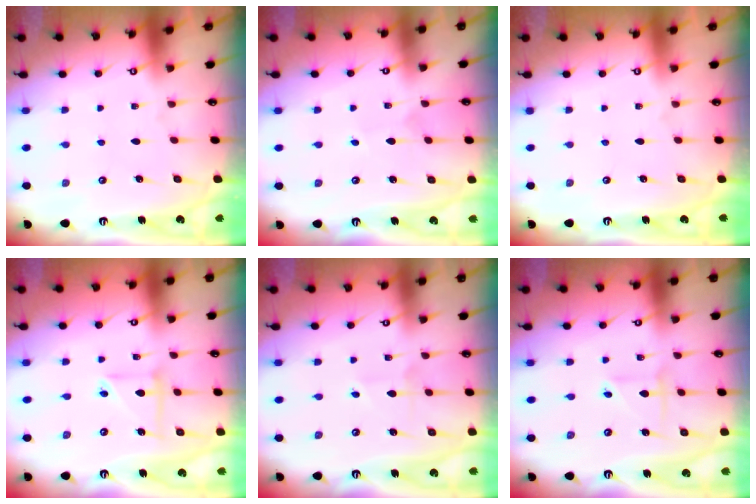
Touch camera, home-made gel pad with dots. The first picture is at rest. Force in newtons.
{"total": 1.8, "press": 1.8, "slide": 0.2}
{"total": 0.0}
{"total": 5.3, "press": 5.3, "slide": 0.5}
{"total": 3.4, "press": 3.4, "slide": 0.5}
{"total": 2.5, "press": 2.5, "slide": 0.2}